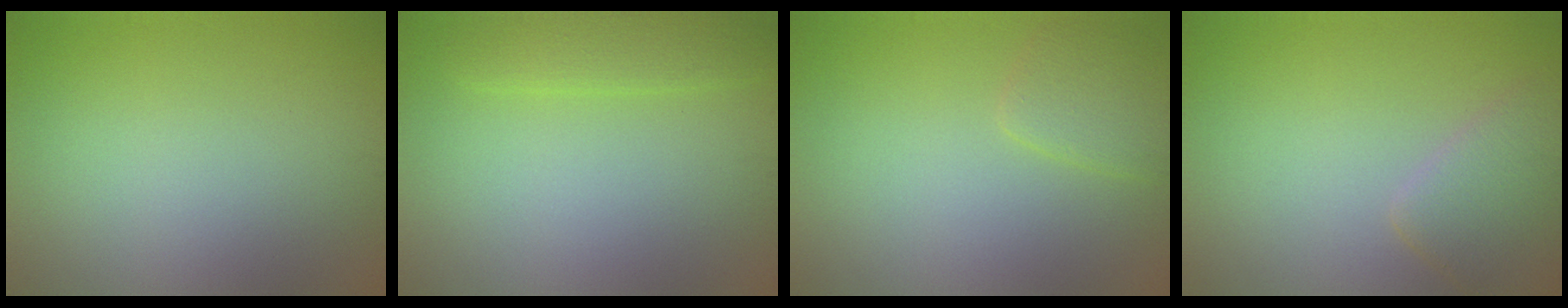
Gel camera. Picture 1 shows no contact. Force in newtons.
{"total": 2.4, "press": 2.4, "slide": 0.2}
{"total": 2.1, "press": 2.1, "slide": 0.2}
{"total": 3.4, "press": 3.4, "slide": 0.2}